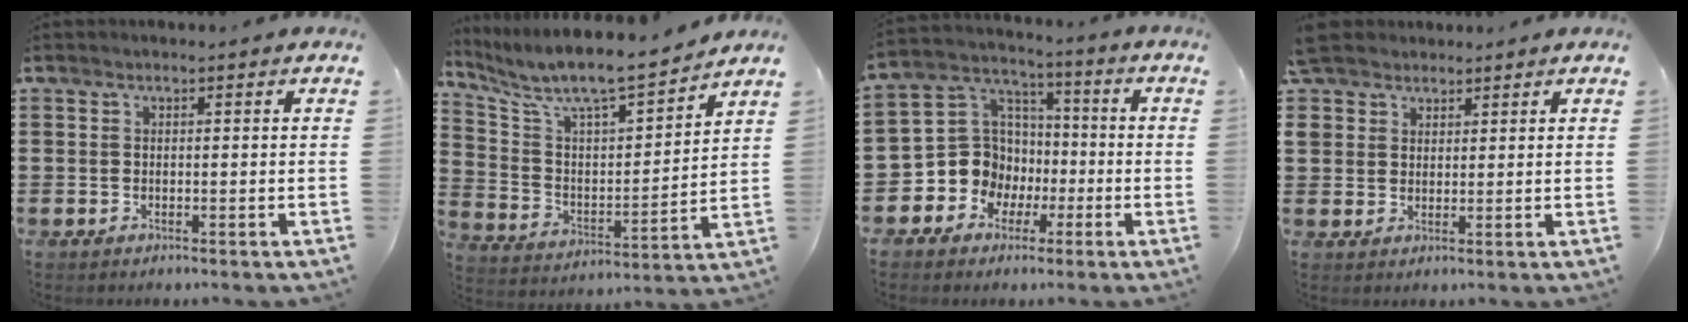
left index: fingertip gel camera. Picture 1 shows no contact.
{"total": 7.7, "force": [6.8, 1.1, 3.5], "torque": [-0.100, -0.050, 0.108]}
{"total": 9.9, "force": [-2.5, 9.1, 2.7], "torque": [-0.113, 0.000, -0.047]}
{"total": 4.4, "force": [3.5, 2.8, 0.3], "torque": [-0.025, 0.003, 0.066]}